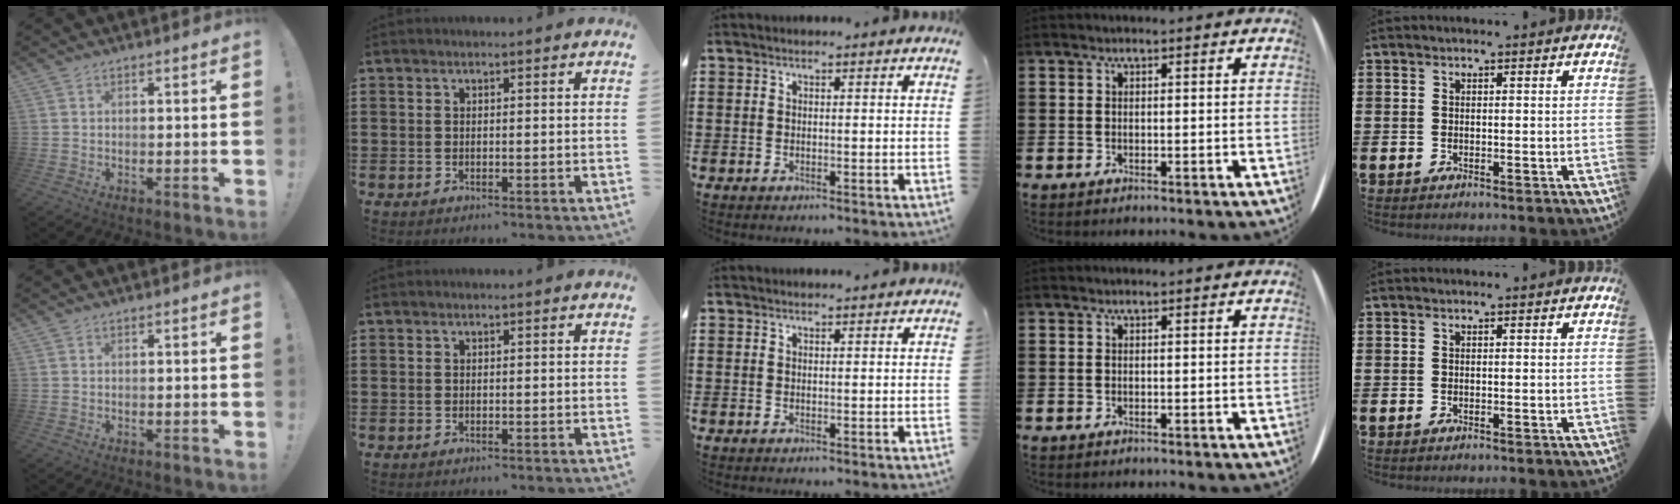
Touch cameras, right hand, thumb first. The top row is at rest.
{}